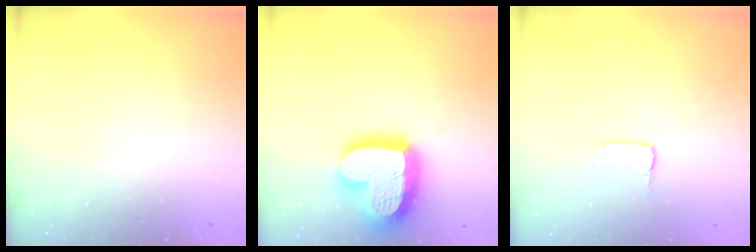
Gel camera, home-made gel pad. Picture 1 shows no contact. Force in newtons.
{"total": 20.3, "press": 20.3, "slide": 1.8}
{"total": 2.0, "press": 2.0, "slide": 0.0}